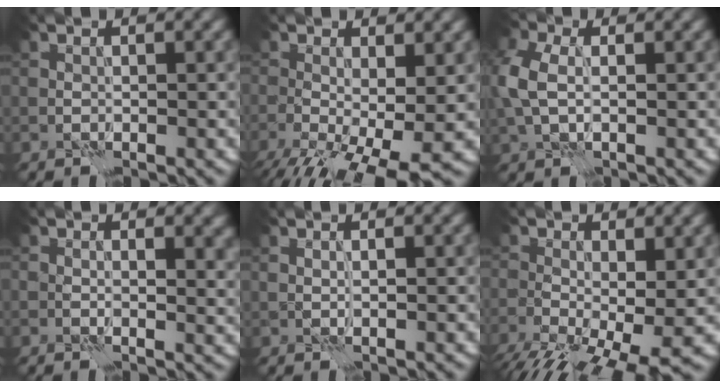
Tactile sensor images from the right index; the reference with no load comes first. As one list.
[{"total": 9.6, "force": [-3.6, 4.1, 7.9], "torque": [-0.141, -0.039, -0.047]}, {"total": 5.0, "force": [0.4, 3.2, 3.8], "torque": [-0.106, 0.007, -0.001]}, {"total": 3.4, "force": [0.9, 1.8, 2.7], "torque": [-0.031, -0.008, 0.018]}, {"total": 0.8, "force": [0.5, 0.1, 0.6], "torque": [-0.012, -0.003, 0.005]}, {"total": 10.8, "force": [-3.7, 5.0, 8.9], "torque": [-0.153, -0.039, -0.045]}]